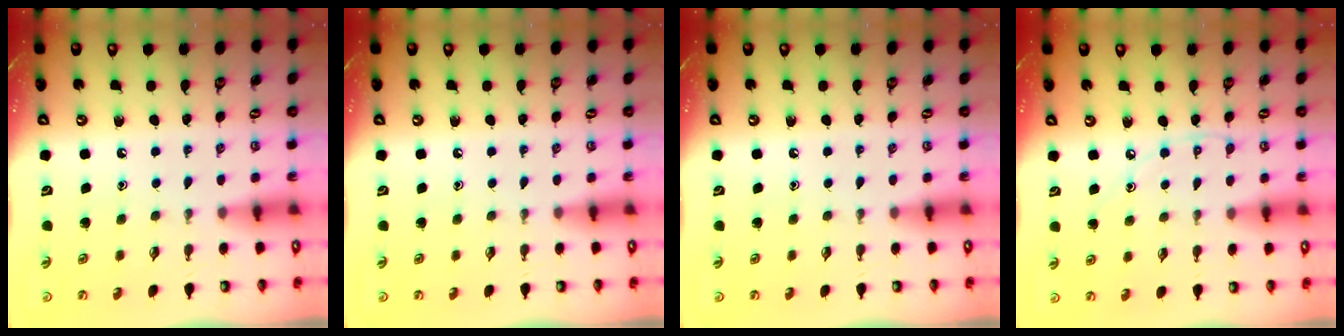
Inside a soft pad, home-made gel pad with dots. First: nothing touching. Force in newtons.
{"total": 0.0}
{"total": 0.0}
{"total": 4.2, "press": 4.2, "slide": 0.7}